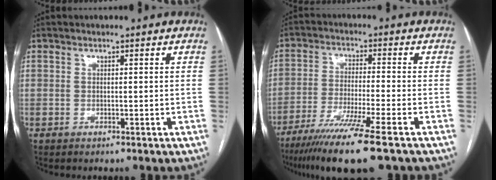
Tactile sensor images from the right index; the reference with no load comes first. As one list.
[{"total": 13.0, "force": [-9.1, -0.8, 9.3], "torque": [-0.170, -0.037, -0.152]}]